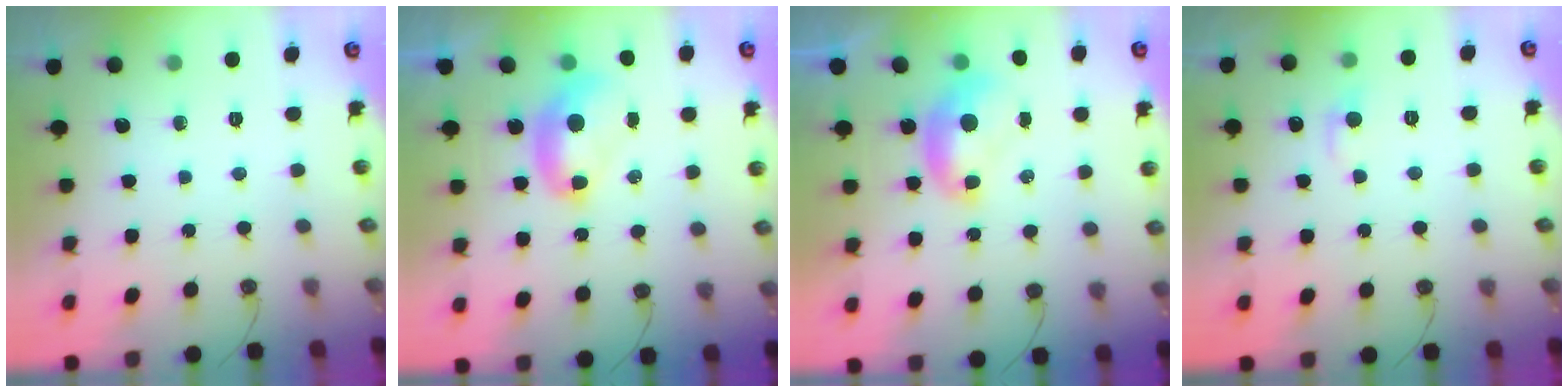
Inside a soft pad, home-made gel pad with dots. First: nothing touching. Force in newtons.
{"total": 2.7, "press": 2.7, "slide": 0.1}
{"total": 1.2, "press": 1.2, "slide": 0.0}
{"total": 0.9, "press": 0.4, "slide": 0.8}